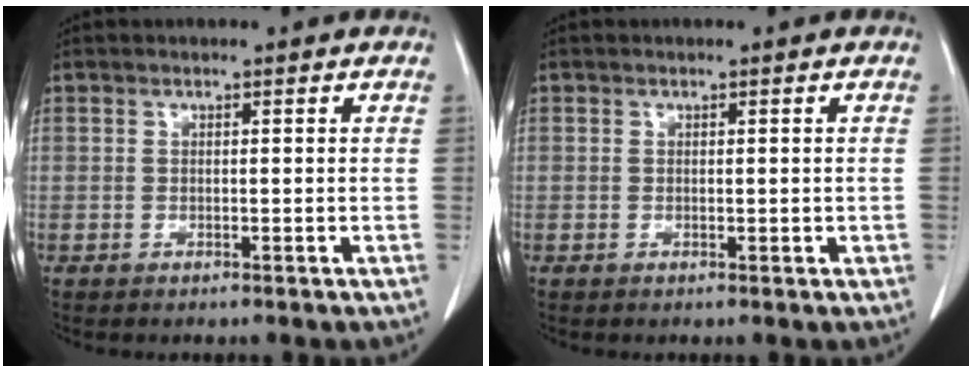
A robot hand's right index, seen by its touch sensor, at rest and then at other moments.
{"total": 0.7, "force": [0.0, 0.5, 0.6], "torque": [-0.007, -0.001, 0.001]}